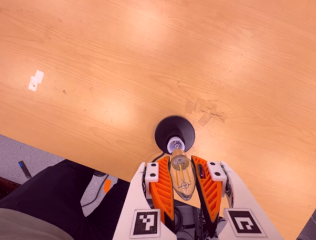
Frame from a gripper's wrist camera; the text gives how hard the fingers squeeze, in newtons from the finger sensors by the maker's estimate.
{"total": 21.9, "left": 24.4, "right": 19.3}